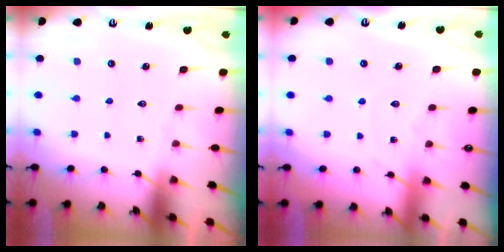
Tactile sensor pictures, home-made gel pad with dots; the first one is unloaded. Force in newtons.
{"total": 2.7, "press": 2.7, "slide": 0.3}